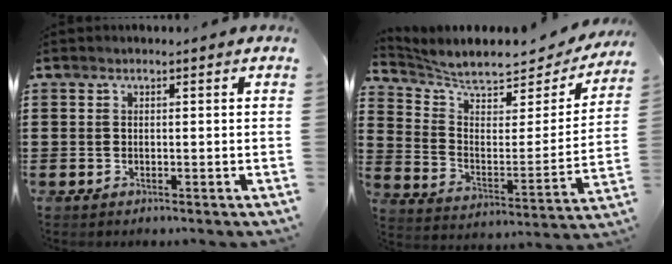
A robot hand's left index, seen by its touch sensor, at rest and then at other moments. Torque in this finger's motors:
{"motor_torque": [2.14, 0.00, 0.22, 0.06]}